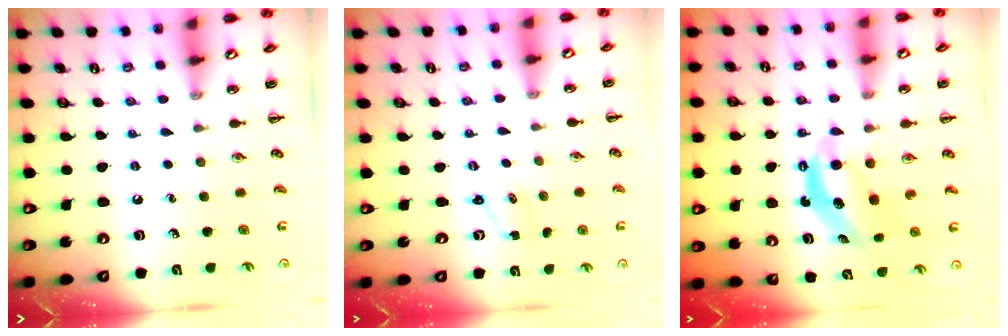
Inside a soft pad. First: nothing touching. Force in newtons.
{"total": 0.9, "press": 0.8, "slide": 0.3}
{"total": 6.2, "press": 6.2, "slide": 0.4}